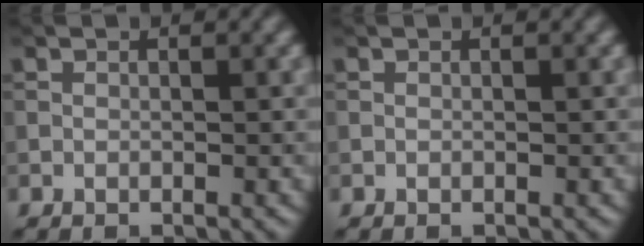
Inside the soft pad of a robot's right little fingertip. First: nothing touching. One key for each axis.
{"total": 0.0}